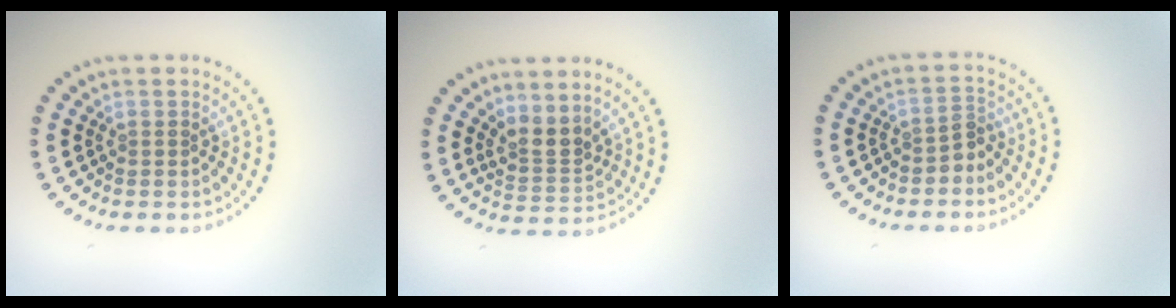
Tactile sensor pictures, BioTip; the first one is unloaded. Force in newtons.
{"total": 2.6, "press": 1.9, "slide": 1.7}
{"total": 1.5, "press": 1.2, "slide": 1.0}